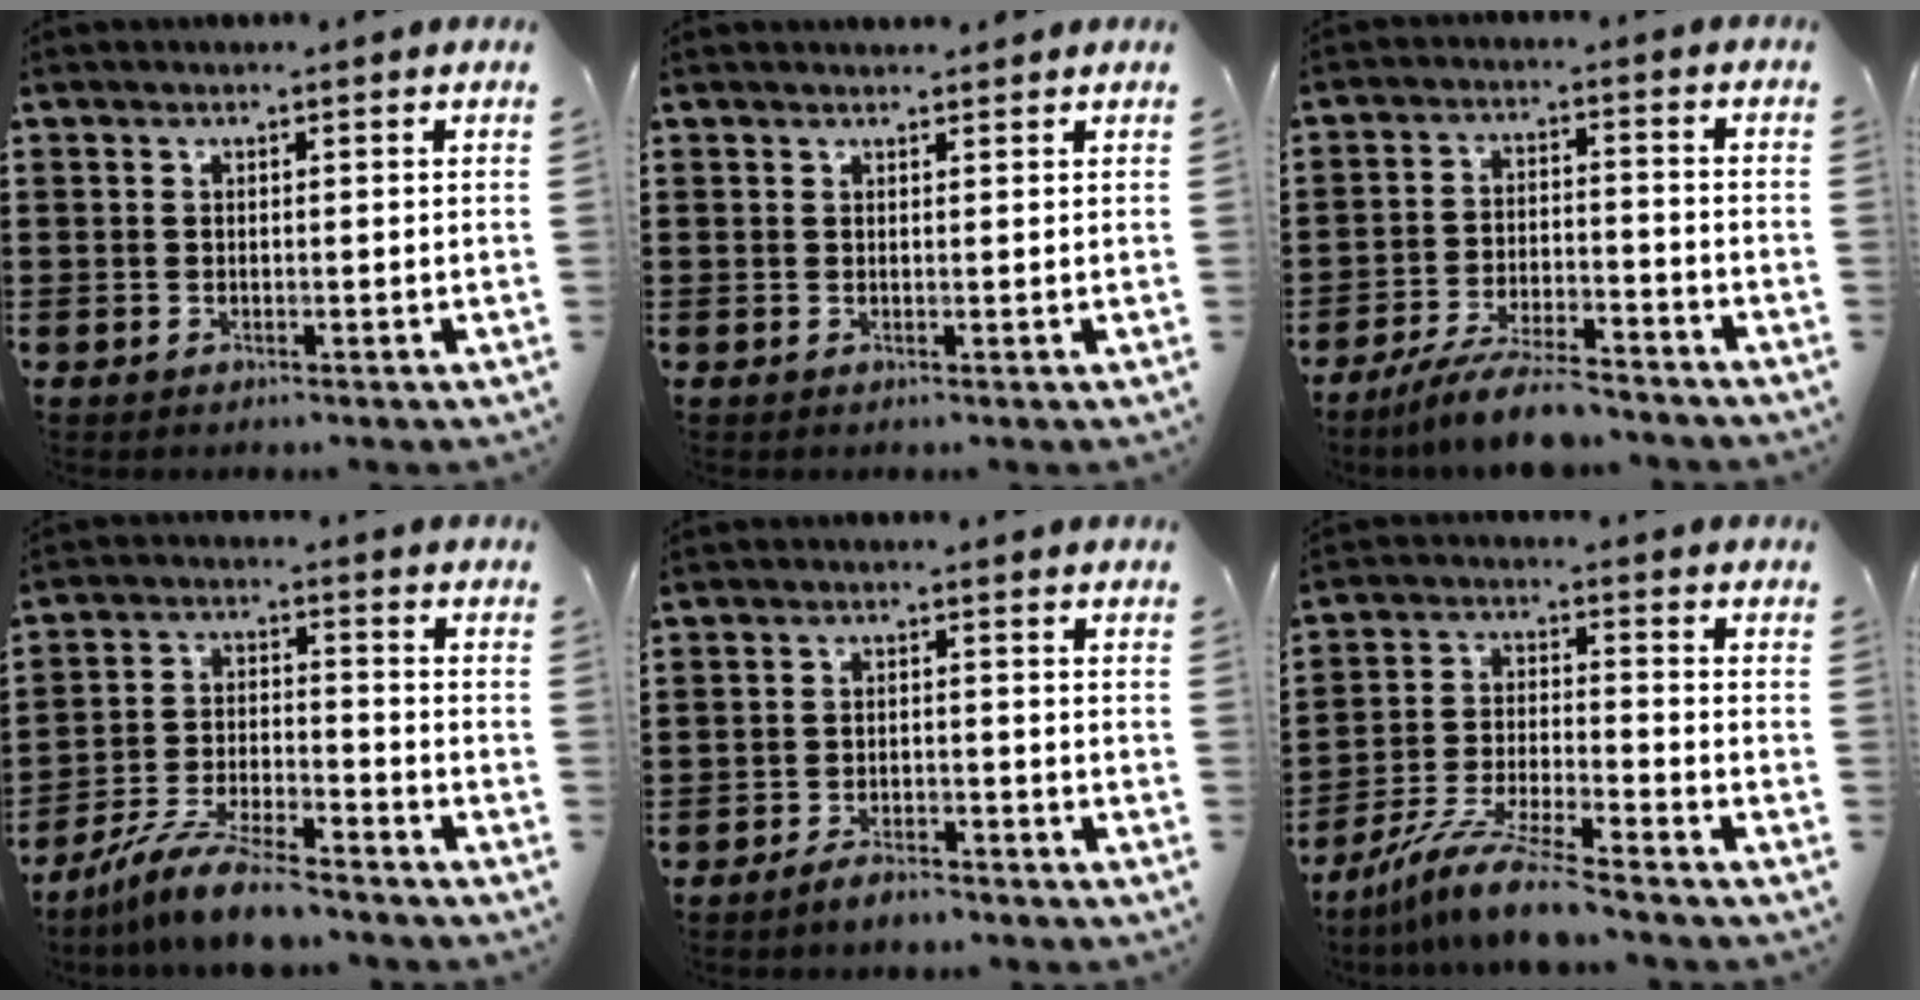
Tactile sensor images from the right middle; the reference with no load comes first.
{"total": 1.0, "force": [0.9, 0.1, 0.0], "torque": [-0.002, 0.000, 0.018]}
{"total": 7.1, "force": [-6.5, 0.6, 3.0], "torque": [-0.061, 0.002, -0.123]}
{"total": 9.1, "force": [-8.0, 1.0, 4.1], "torque": [-0.079, 0.013, -0.155]}
{"total": 2.9, "force": [-2.6, 0.7, 0.9], "torque": [-0.017, 0.007, -0.053]}
{"total": 9.7, "force": [-8.5, 0.2, 4.7], "torque": [-0.094, 0.005, -0.168]}